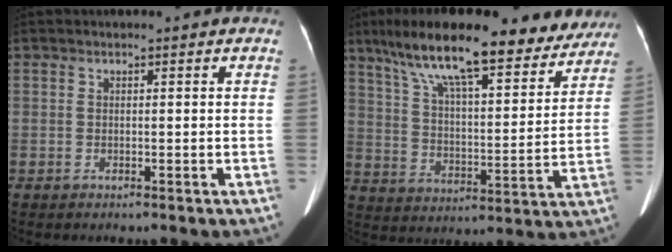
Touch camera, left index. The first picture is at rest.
{"total": 23.7, "force": [18.4, 5.5, 14.0], "torque": [-0.218, 0.025, 0.271]}